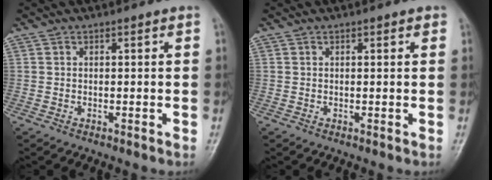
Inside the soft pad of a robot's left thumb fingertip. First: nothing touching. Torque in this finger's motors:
{"motor_torque": [-0.22, -0.13, -0.01, 0.16, 0.04]}